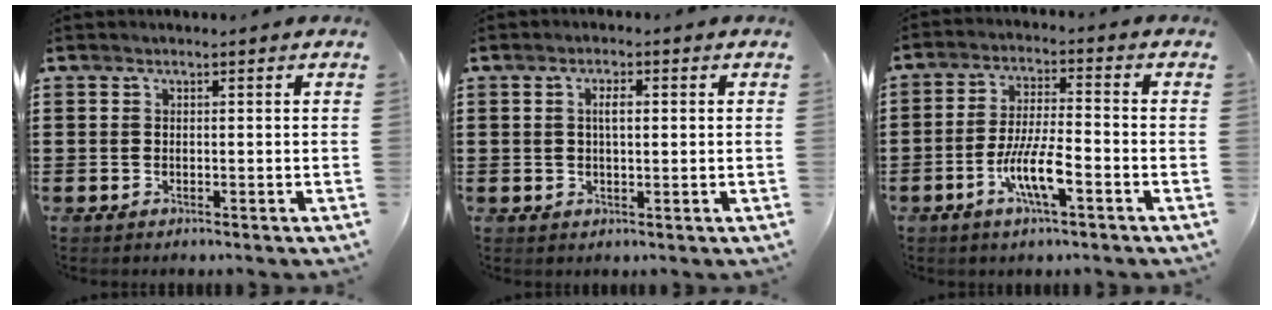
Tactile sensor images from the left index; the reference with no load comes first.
{"total": 2.7, "force": [0.4, 0.8, 2.5], "torque": [-0.050, 0.003, 0.005]}
{"total": 7.8, "force": [-3.4, 1.7, 6.8], "torque": [-0.142, -0.007, -0.068]}